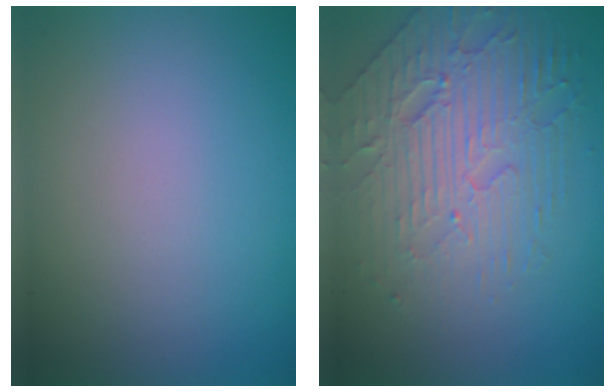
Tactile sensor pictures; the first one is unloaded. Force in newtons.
{"total": 6.3, "press": 4.6, "slide": 4.3}